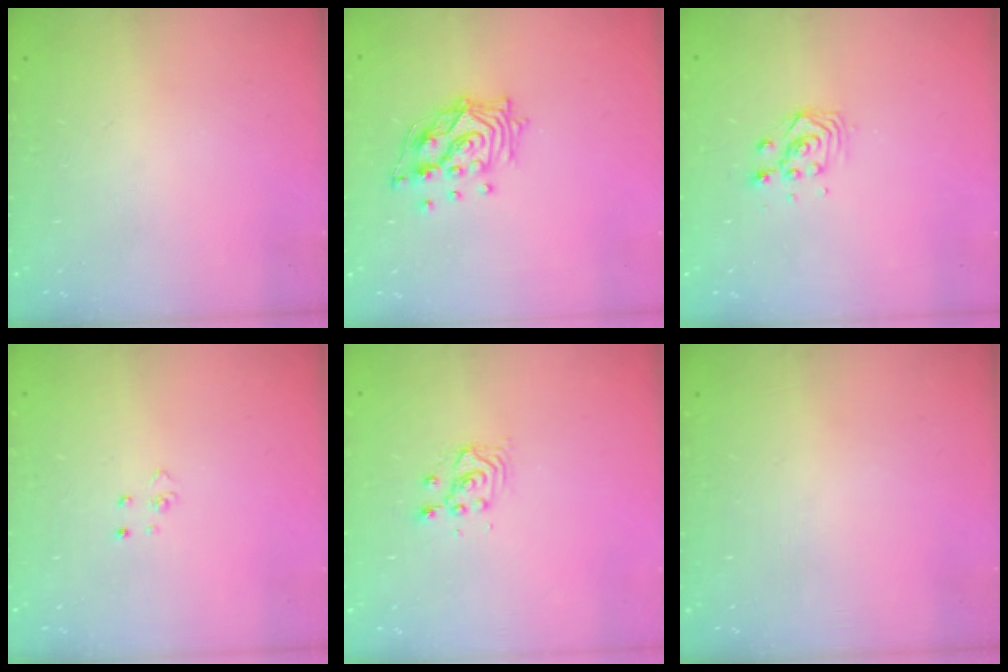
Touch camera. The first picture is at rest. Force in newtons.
{"total": 12.9, "press": 12.8, "slide": 1.2}
{"total": 3.0, "press": 3.0, "slide": 0.2}
{"total": 2.8, "press": 2.8, "slide": 0.3}
{"total": 2.8, "press": 2.8, "slide": 0.1}
{"total": 0.0}